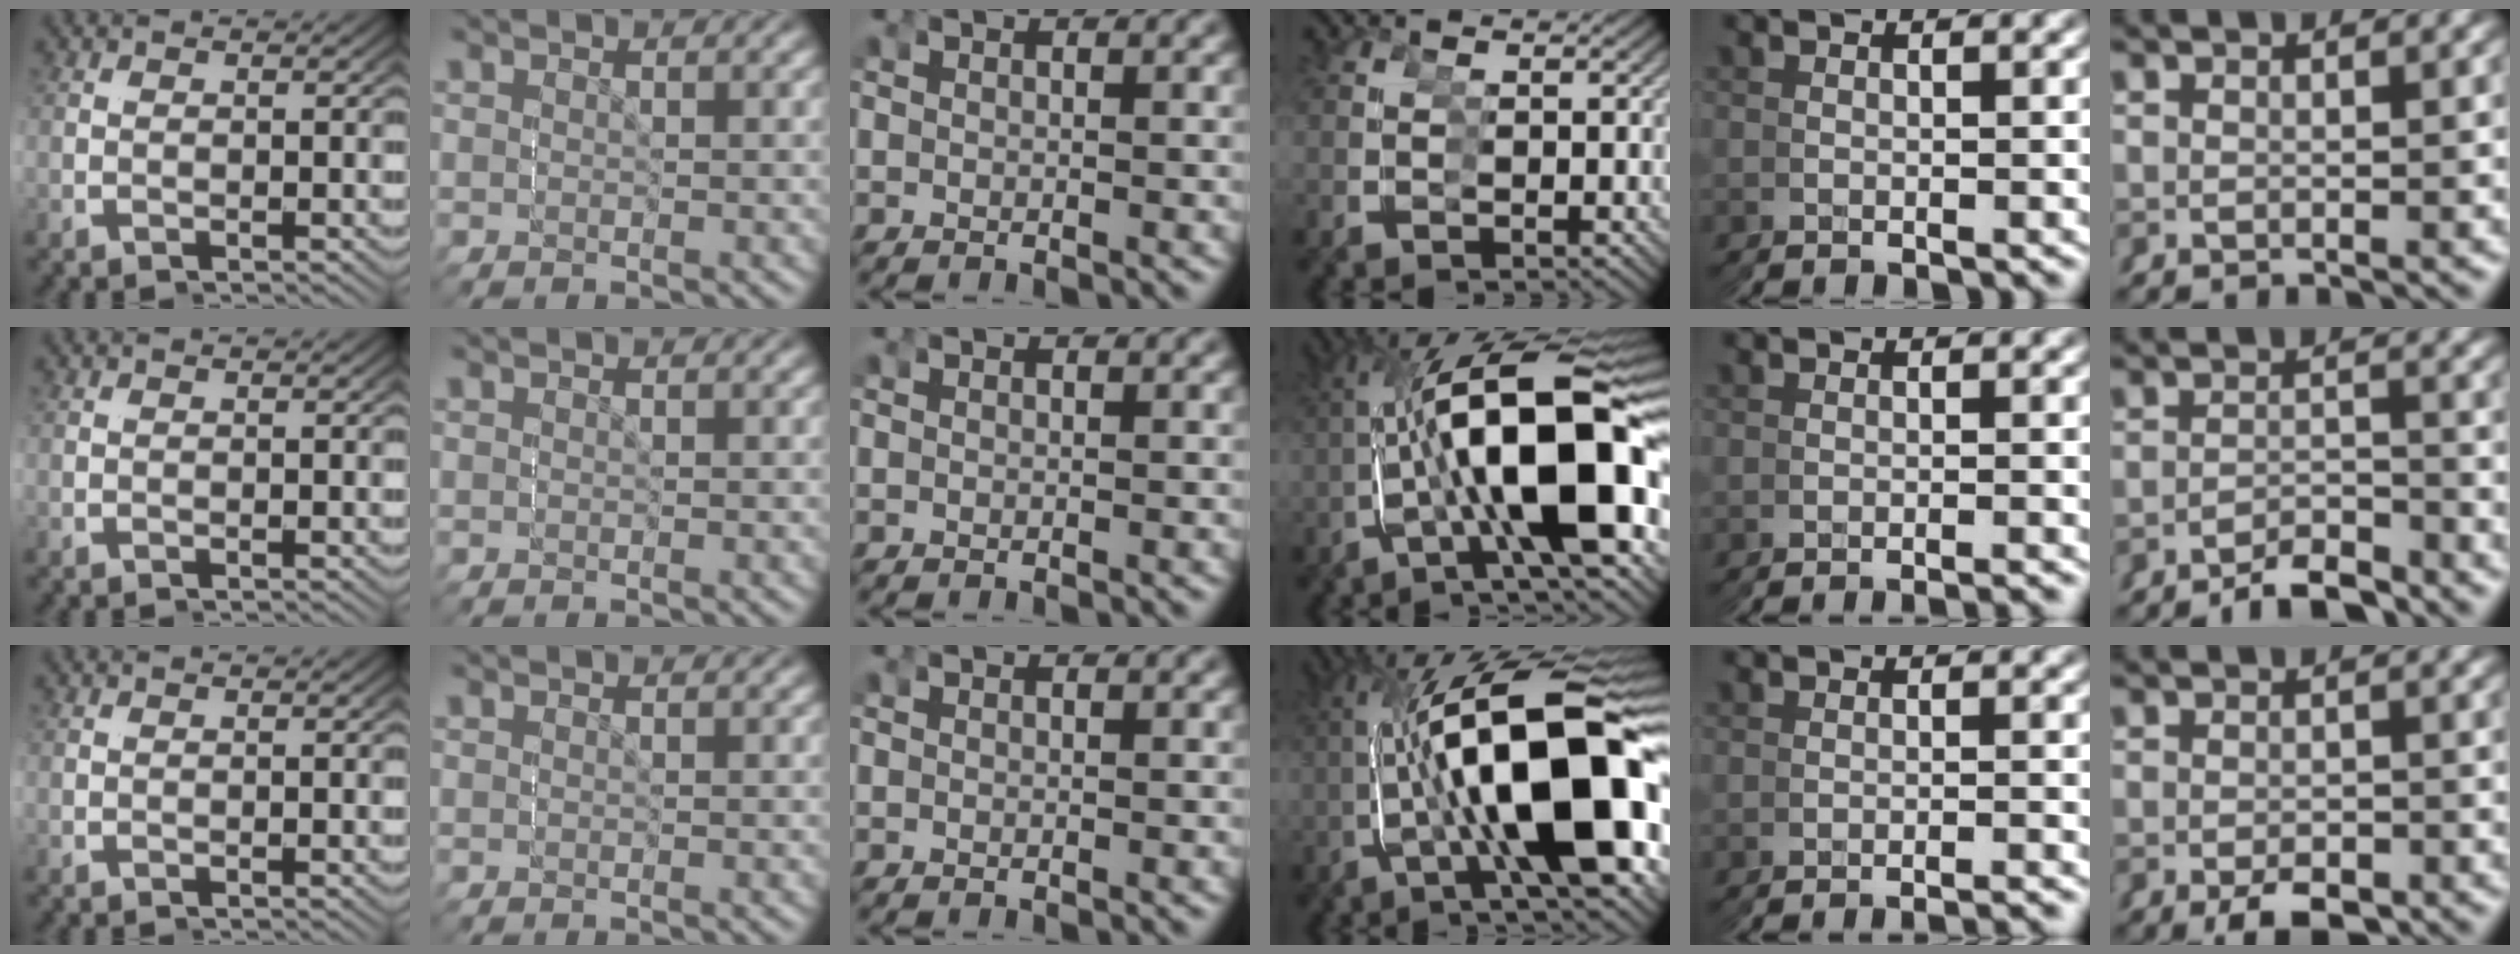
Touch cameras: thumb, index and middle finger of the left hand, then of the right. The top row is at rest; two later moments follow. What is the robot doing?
{"motion": "grasp_and_lifting", "object": "screwdriver"}